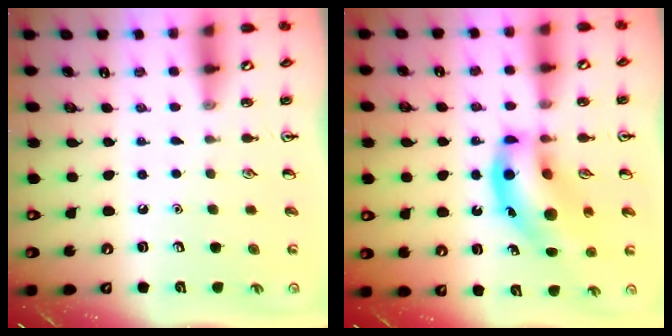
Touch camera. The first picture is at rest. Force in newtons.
{"total": 15.9, "press": 15.6, "slide": 3.2}